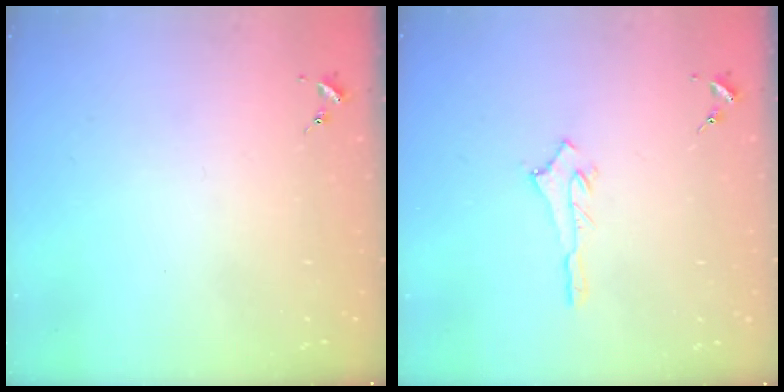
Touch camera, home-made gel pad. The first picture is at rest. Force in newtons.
{"total": 2.6, "press": 2.6, "slide": 0.4}